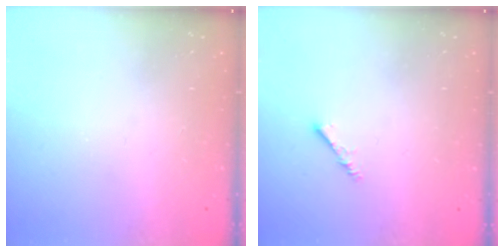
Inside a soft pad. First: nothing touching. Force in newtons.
{"total": 1.9, "press": 1.9, "slide": 0.4}